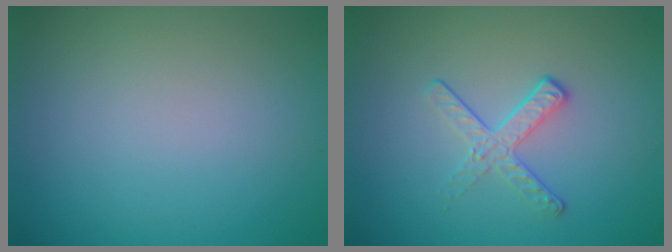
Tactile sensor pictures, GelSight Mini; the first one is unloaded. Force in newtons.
{"total": 2.1, "press": 1.4, "slide": 1.6}